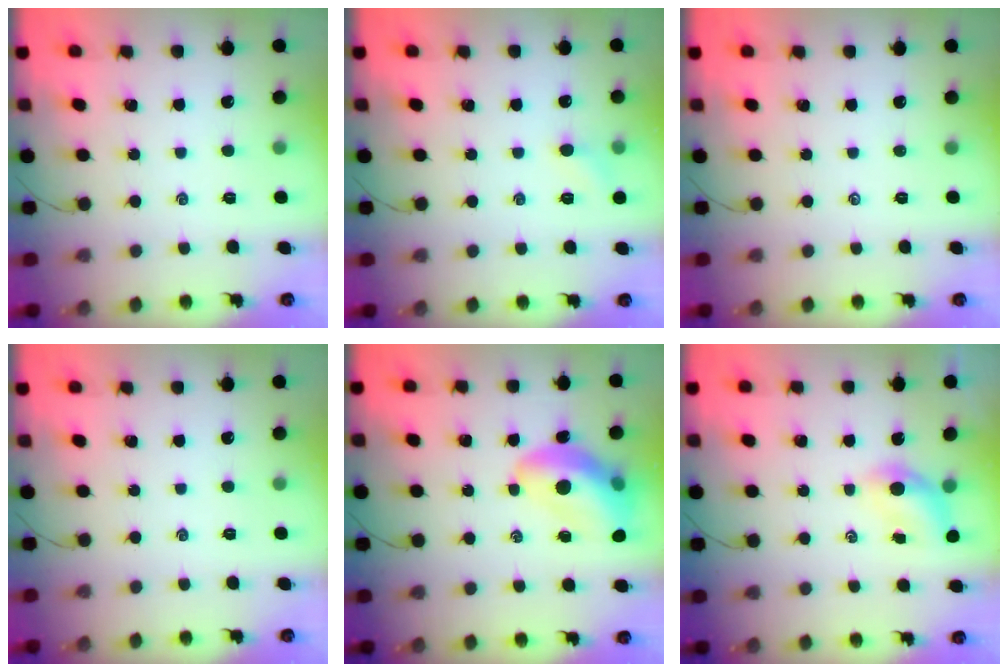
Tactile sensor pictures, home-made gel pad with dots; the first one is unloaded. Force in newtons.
{"total": 4.5, "press": 4.2, "slide": 1.4}
{"total": 0.0}
{"total": 0.0}
{"total": 13.5, "press": 13.0, "slide": 3.7}
{"total": 4.6, "press": 4.5, "slide": 0.9}